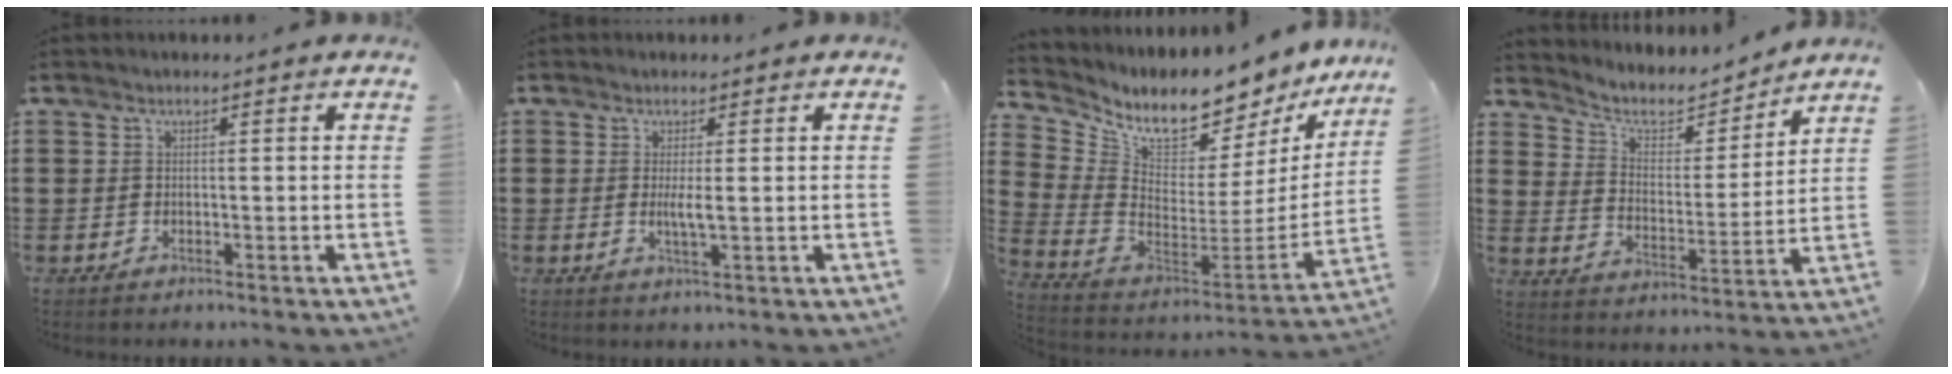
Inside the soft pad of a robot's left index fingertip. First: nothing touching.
{"total": 2.4, "force": [0.0, 0.3, 2.4], "torque": [-0.043, -0.004, -0.001]}
{"total": 6.4, "force": [5.9, 1.8, 1.9], "torque": [-0.071, -0.069, 0.097]}
{"total": 5.0, "force": [4.2, 2.2, 1.6], "torque": [-0.057, -0.024, 0.067]}